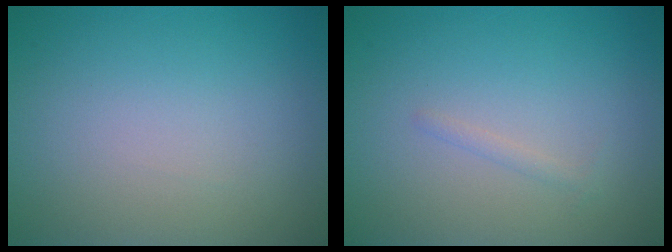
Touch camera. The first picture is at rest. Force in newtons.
{"total": 0.6, "press": 0.6, "slide": 0.0}